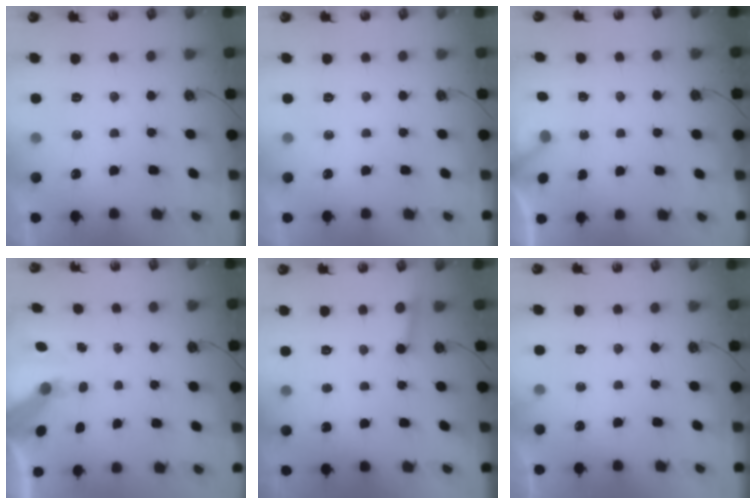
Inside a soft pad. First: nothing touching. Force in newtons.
{"total": 0.0}
{"total": 2.8, "press": 2.8, "slide": 0.3}
{"total": 8.3, "press": 8.3, "slide": 0.8}
{"total": 2.6, "press": 2.5, "slide": 0.8}
{"total": 4.4, "press": 4.4, "slide": 0.2}